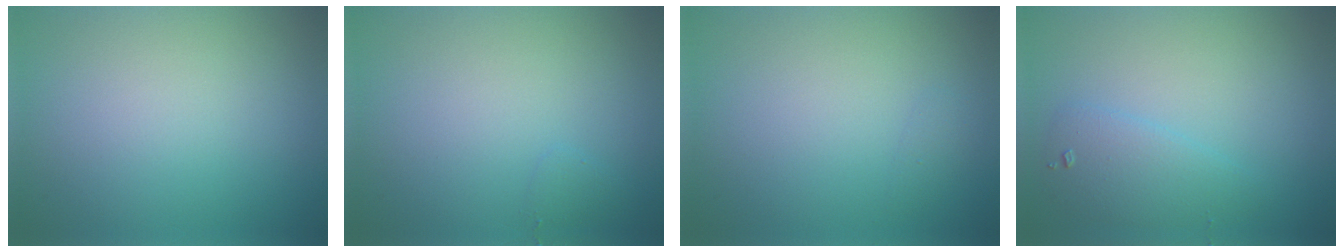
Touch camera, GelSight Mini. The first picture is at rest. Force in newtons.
{"total": 0.6, "press": 0.6, "slide": 0.0}
{"total": 0.5, "press": 0.5, "slide": 0.0}
{"total": 2.4, "press": 2.4, "slide": 0.1}